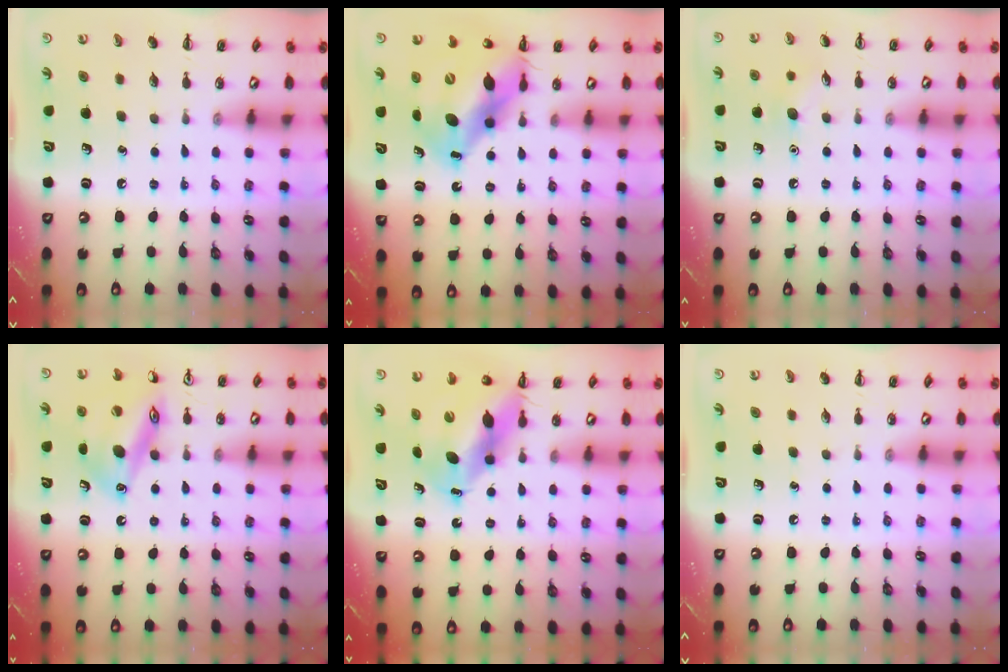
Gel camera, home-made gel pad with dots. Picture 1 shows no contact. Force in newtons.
{"total": 12.6, "press": 12.2, "slide": 2.8}
{"total": 6.5, "press": 6.3, "slide": 1.6}
{"total": 16.2, "press": 16.1, "slide": 1.8}
{"total": 10.7, "press": 10.3, "slide": 3.0}
{"total": 0.0}